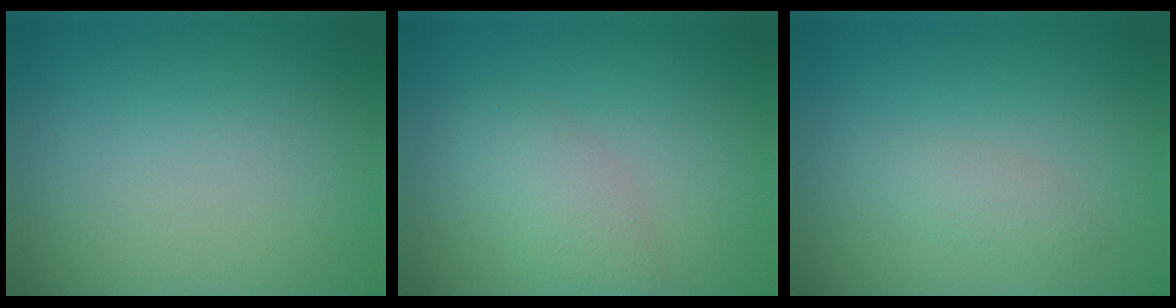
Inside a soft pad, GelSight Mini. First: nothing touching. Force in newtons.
{"total": 2.8, "press": 2.8, "slide": 0.0}
{"total": 1.3, "press": 1.3, "slide": 0.0}